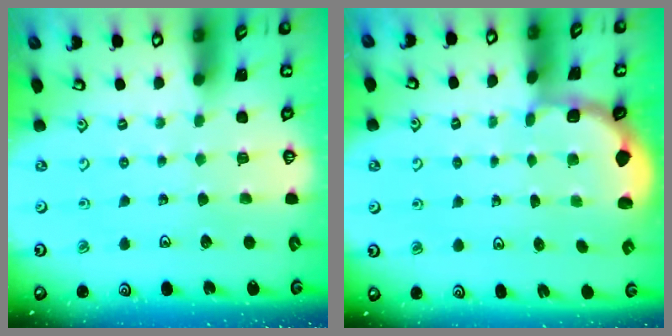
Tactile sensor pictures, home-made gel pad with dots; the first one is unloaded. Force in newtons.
{"total": 1.9, "press": 1.8, "slide": 0.7}